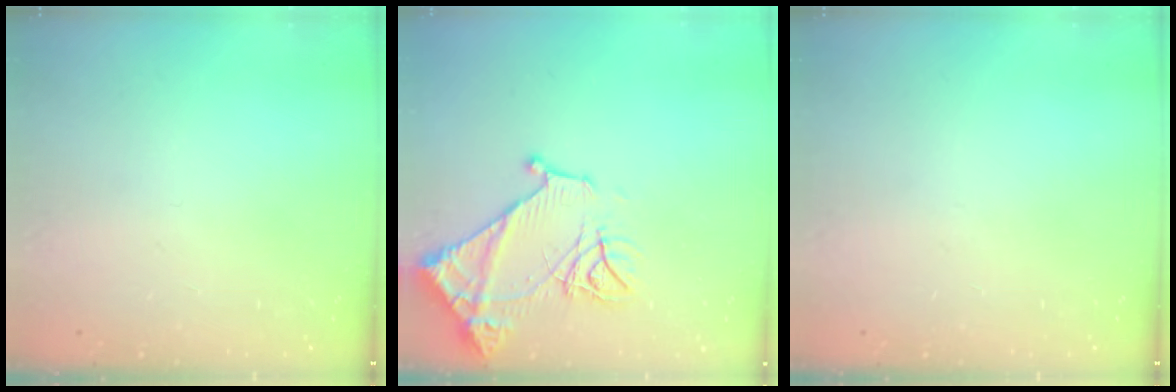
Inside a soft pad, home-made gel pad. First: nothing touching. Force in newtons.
{"total": 13.5, "press": 13.4, "slide": 1.3}
{"total": 0.0}